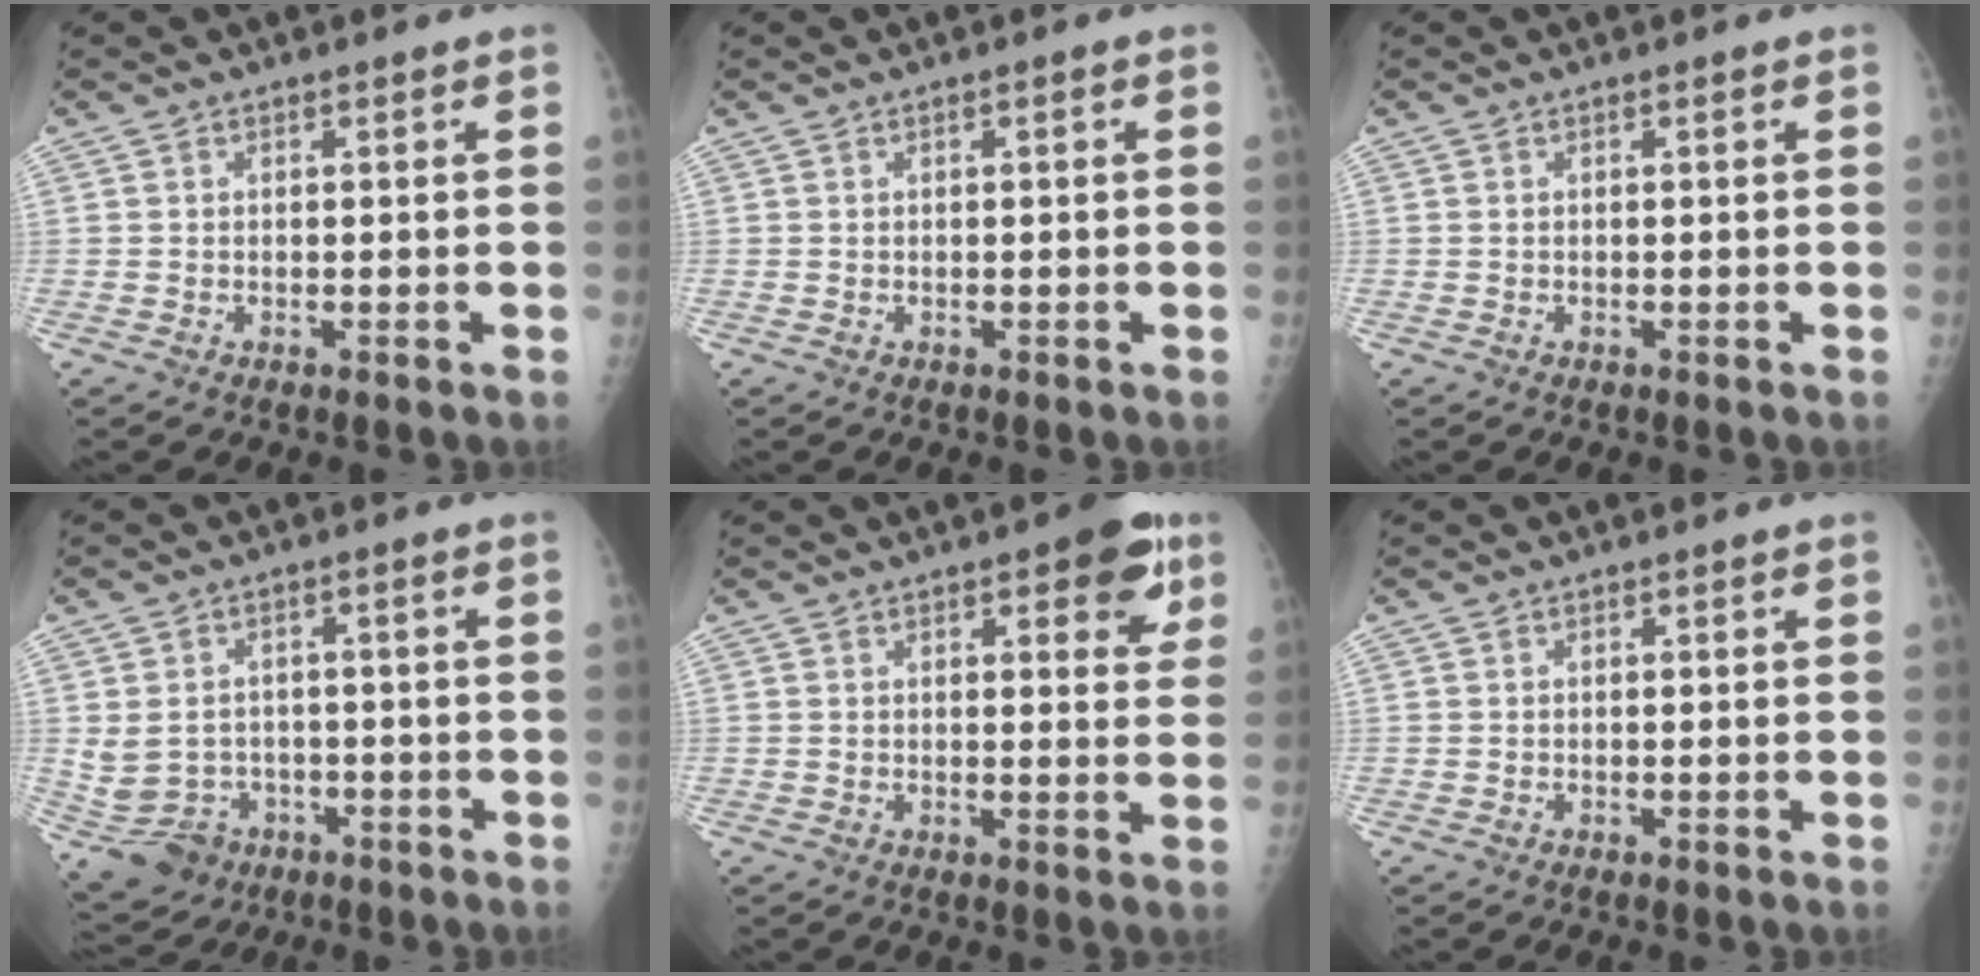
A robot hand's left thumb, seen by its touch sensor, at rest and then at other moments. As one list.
[{"total": 0.5, "force": [0.1, 0.1, 0.5], "torque": [-0.011, 0.000, 0.002]}, {"total": 0.0}, {"total": 8.8, "force": [-2.4, 7.8, 3.3], "torque": [-0.069, 0.021, -0.019]}, {"total": 8.0, "force": [3.9, 3.1, 6.2], "torque": [-0.047, -0.011, 0.041]}, {"total": 0.0}]